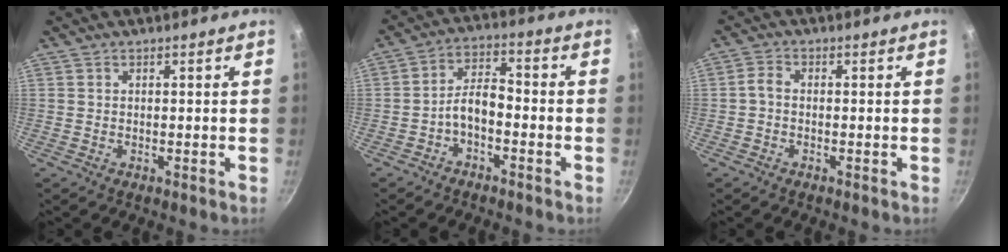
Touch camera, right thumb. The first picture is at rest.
{"total": 6.1, "force": [-2.3, 3.2, 4.7], "torque": [-0.076, 0.039, -0.051]}
{"total": 2.2, "force": [-0.5, 1.3, 1.7], "torque": [-0.033, 0.006, -0.018]}